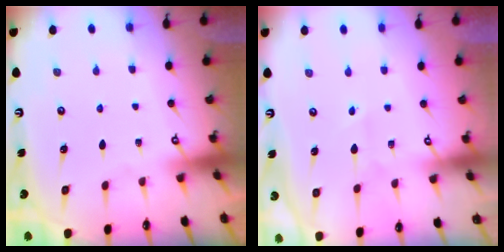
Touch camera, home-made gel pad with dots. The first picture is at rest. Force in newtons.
{"total": 2.1, "press": 2.1, "slide": 0.2}